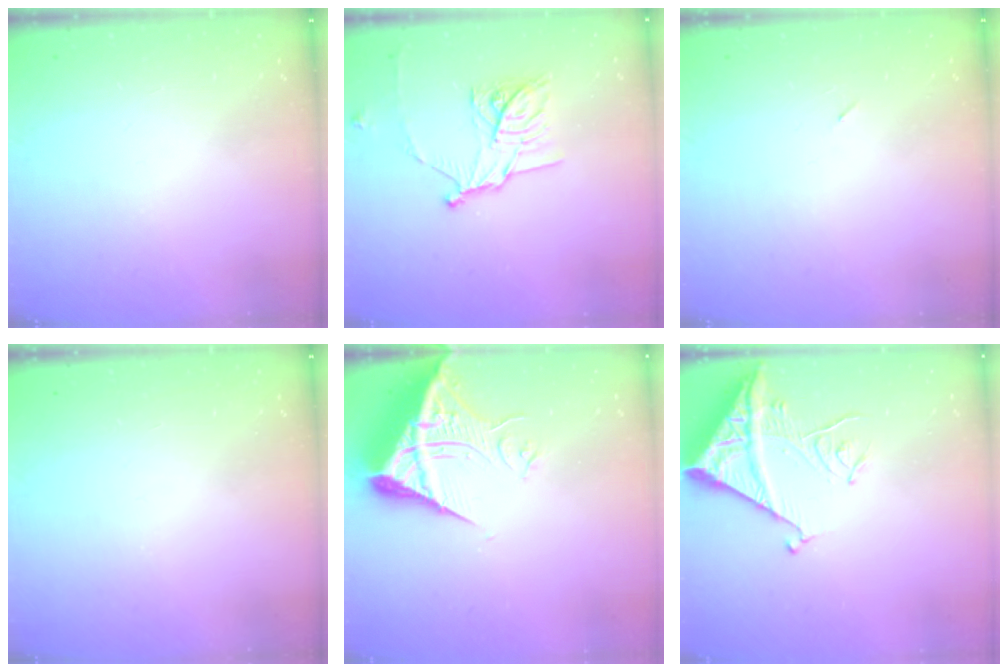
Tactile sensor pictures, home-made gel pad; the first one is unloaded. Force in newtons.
{"total": 13.5, "press": 13.5, "slide": 0.1}
{"total": 2.2, "press": 1.9, "slide": 1.2}
{"total": 0.0}
{"total": 11.0, "press": 10.9, "slide": 1.2}
{"total": 13.7, "press": 13.6, "slide": 1.1}